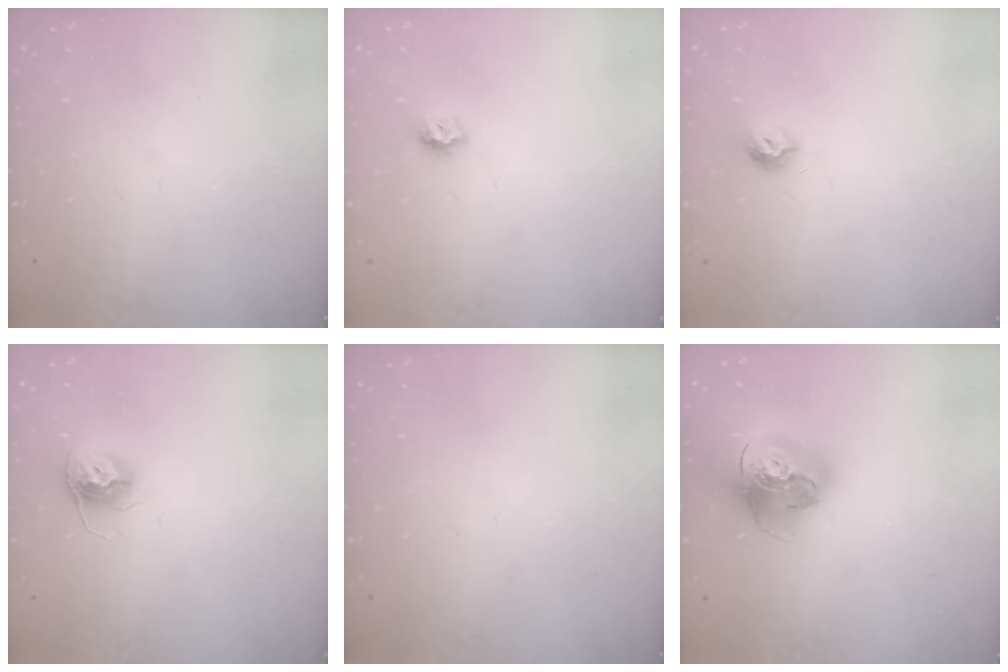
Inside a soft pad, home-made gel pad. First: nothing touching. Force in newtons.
{"total": 5.8, "press": 5.8, "slide": 0.7}
{"total": 6.4, "press": 6.4, "slide": 0.3}
{"total": 10.3, "press": 10.3, "slide": 0.6}
{"total": 0.0}
{"total": 18.6, "press": 18.5, "slide": 2.0}